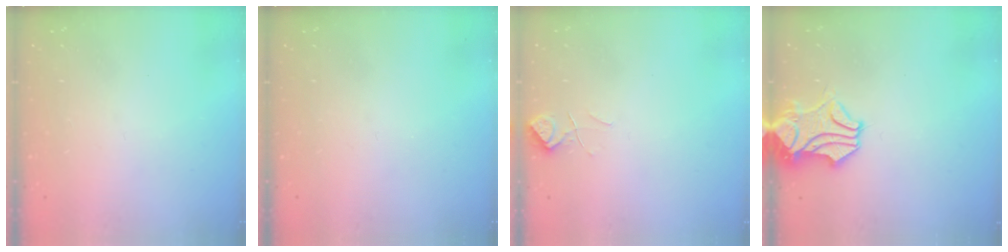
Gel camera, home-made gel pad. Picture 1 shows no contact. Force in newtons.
{"total": 0.0}
{"total": 1.2, "press": 1.0, "slide": 0.6}
{"total": 1.8, "press": 1.4, "slide": 1.2}